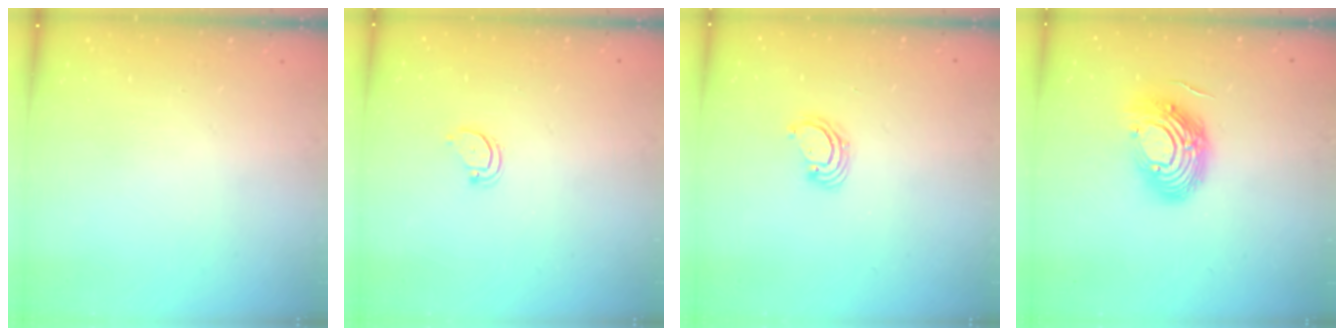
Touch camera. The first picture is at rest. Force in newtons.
{"total": 3.0, "press": 3.0, "slide": 0.3}
{"total": 3.5, "press": 3.5, "slide": 0.2}
{"total": 13.5, "press": 13.5, "slide": 1.3}